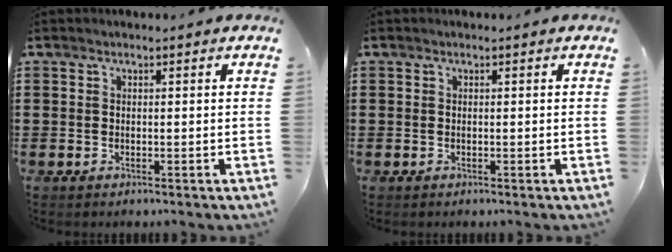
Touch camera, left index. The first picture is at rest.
{"total": 0.0}